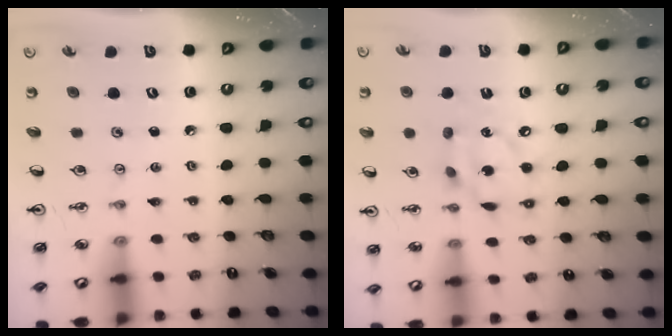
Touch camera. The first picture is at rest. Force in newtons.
{"total": 12.3, "press": 12.3, "slide": 0.8}